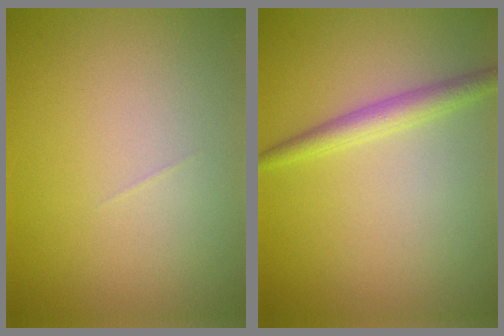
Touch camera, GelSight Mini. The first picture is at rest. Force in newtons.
{"total": 2.3, "press": 2.3, "slide": 0.0}